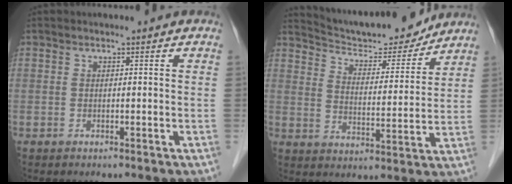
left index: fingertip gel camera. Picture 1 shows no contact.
{"total": 14.3, "force": [13.5, 2.3, 3.9], "torque": [-0.061, -0.008, 0.205]}